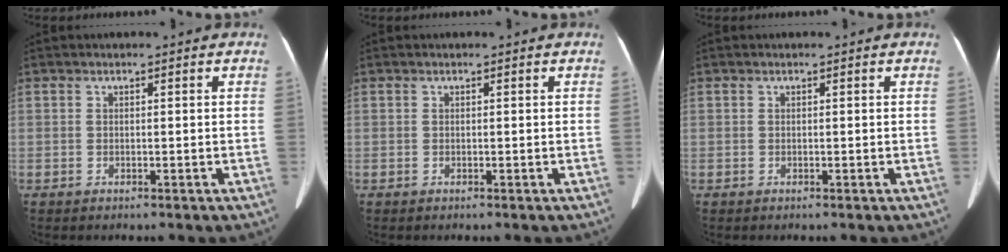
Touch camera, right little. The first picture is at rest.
{"total": 0.0}
{"total": 0.0}